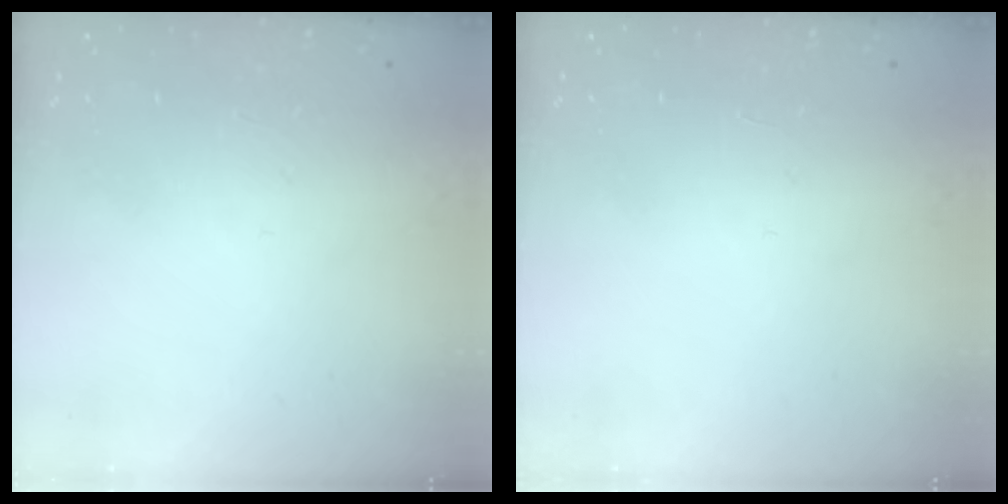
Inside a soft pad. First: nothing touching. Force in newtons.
{"total": 0.0}